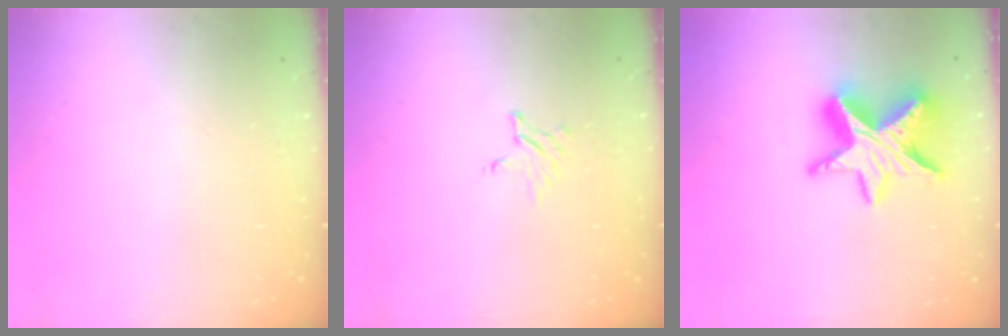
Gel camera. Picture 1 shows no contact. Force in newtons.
{"total": 2.7, "press": 2.7, "slide": 0.3}
{"total": 14.7, "press": 14.6, "slide": 1.2}